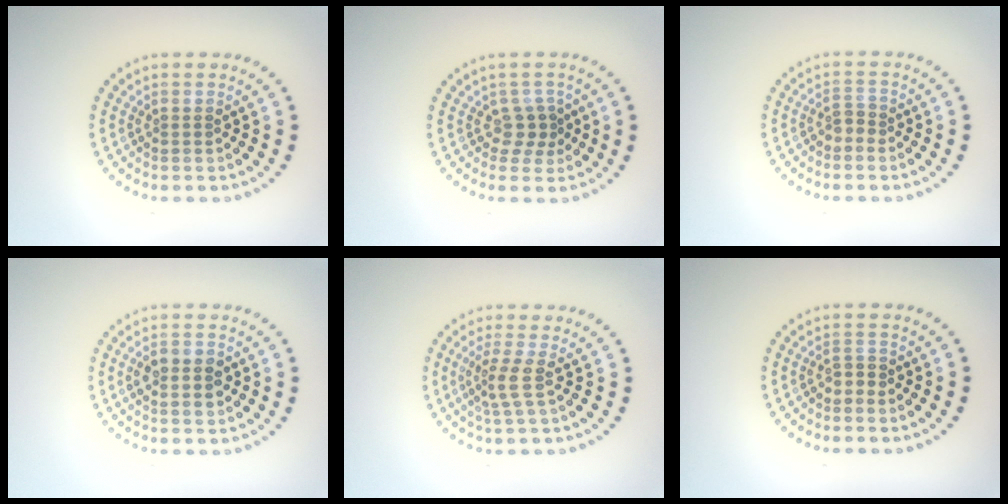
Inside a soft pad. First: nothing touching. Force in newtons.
{"total": 1.6, "press": 1.2, "slide": 1.1}
{"total": 1.3, "press": 1.0, "slide": 0.8}
{"total": 2.7, "press": 2.7, "slide": 0.1}
{"total": 2.3, "press": 1.6, "slide": 1.6}
{"total": 1.0, "press": 0.8, "slide": 0.6}